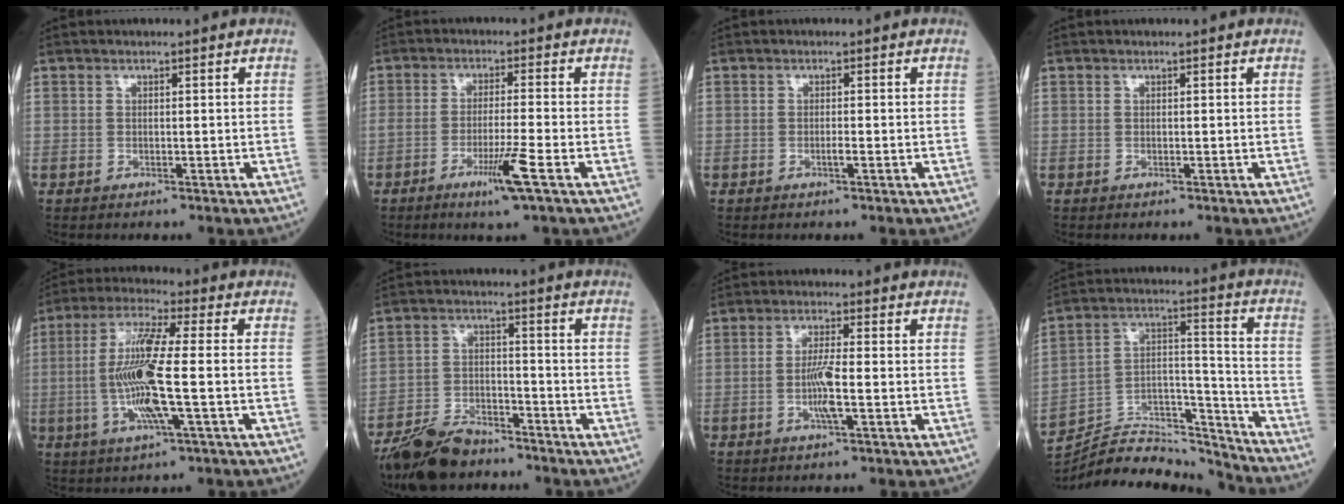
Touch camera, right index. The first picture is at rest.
{"total": 6.1, "force": [-3.0, -0.8, 5.3], "torque": [-0.095, -0.015, -0.056]}
{"total": 1.0, "force": [-0.4, 0.0, 0.9], "torque": [-0.020, -0.001, -0.007]}
{"total": 0.0}
{"total": 12.6, "force": [-1.9, 0.7, 12.5], "torque": [-0.252, -0.002, -0.041]}
{"total": 9.5, "force": [-8.1, 3.2, 3.9], "torque": [-0.078, -0.012, -0.152]}
{"total": 4.7, "force": [-1.0, 0.1, 4.6], "torque": [-0.093, -0.005, -0.022]}
{"total": 19.3, "force": [-18.9, 2.2, 3.0], "torque": [-0.062, 0.039, -0.311]}